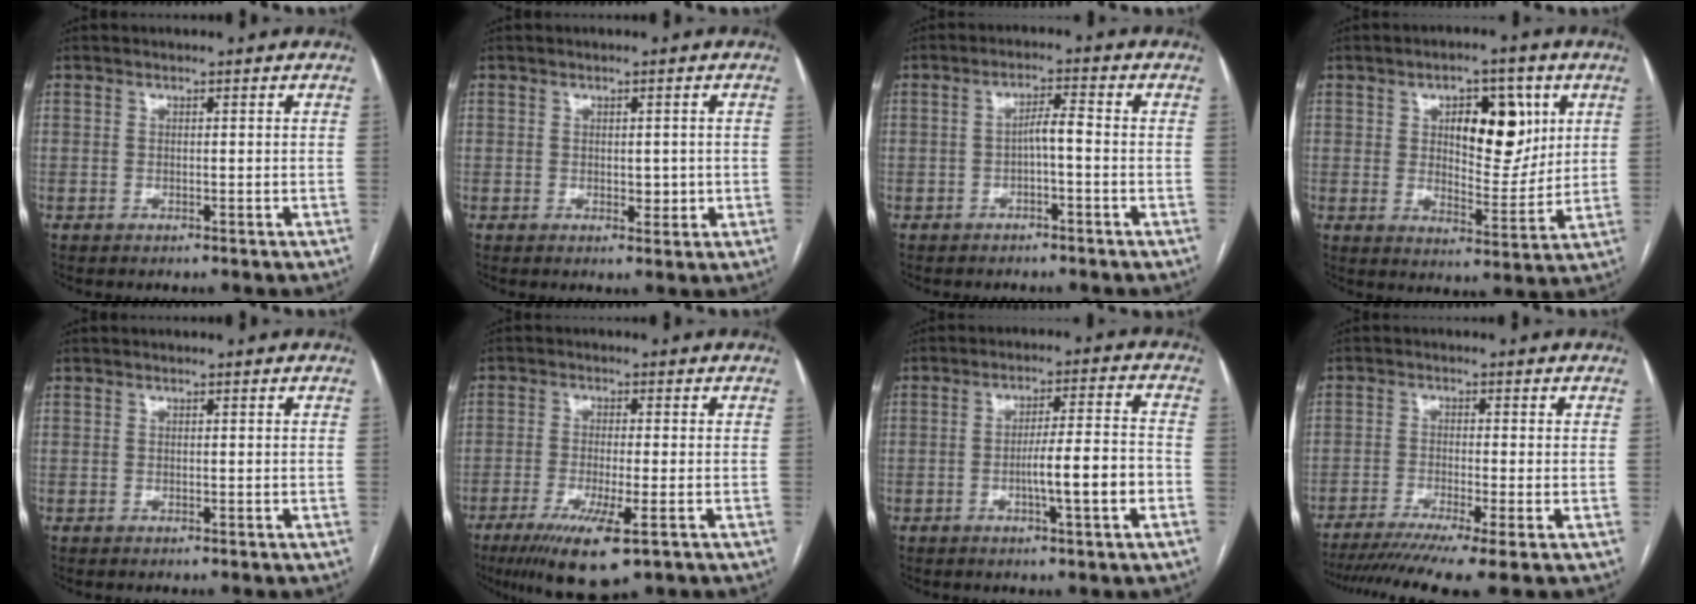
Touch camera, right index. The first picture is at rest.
{"total": 2.5, "force": [-0.1, 1.5, 2.0], "torque": [-0.025, -0.001, 0.005]}
{"total": 3.0, "force": [-0.8, 0.4, 2.9], "torque": [-0.047, 0.010, -0.013]}
{"total": 10.8, "force": [3.8, 4.9, 8.9], "torque": [-0.123, 0.008, 0.065]}
{"total": 0.0}
{"total": 9.4, "force": [-4.9, 1.2, 8.0], "torque": [-0.144, -0.027, -0.077]}
{"total": 8.4, "force": [-2.6, 0.3, 8.0], "torque": [-0.128, 0.008, -0.041]}
{"total": 10.9, "force": [-8.1, -0.4, 7.3], "torque": [-0.111, -0.019, -0.127]}